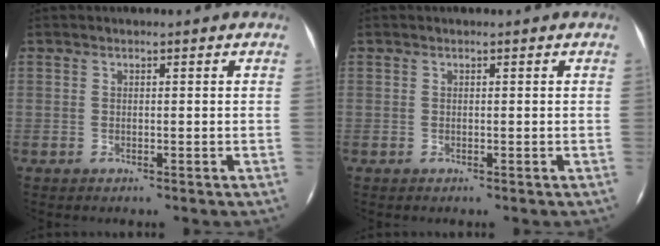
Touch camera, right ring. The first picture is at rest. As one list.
[{"total": 0.0}]